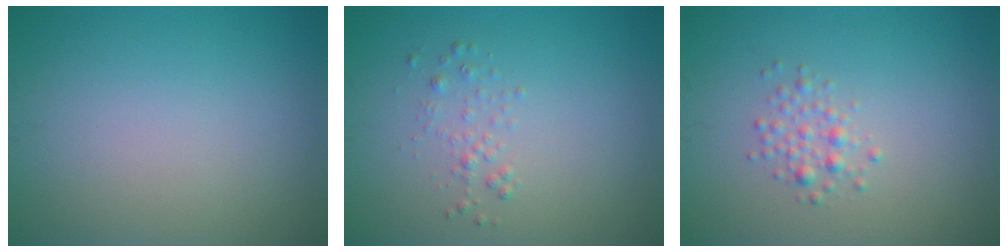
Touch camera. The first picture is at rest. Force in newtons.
{"total": 1.0, "press": 1.0, "slide": 0.1}
{"total": 1.5, "press": 1.5, "slide": 0.0}